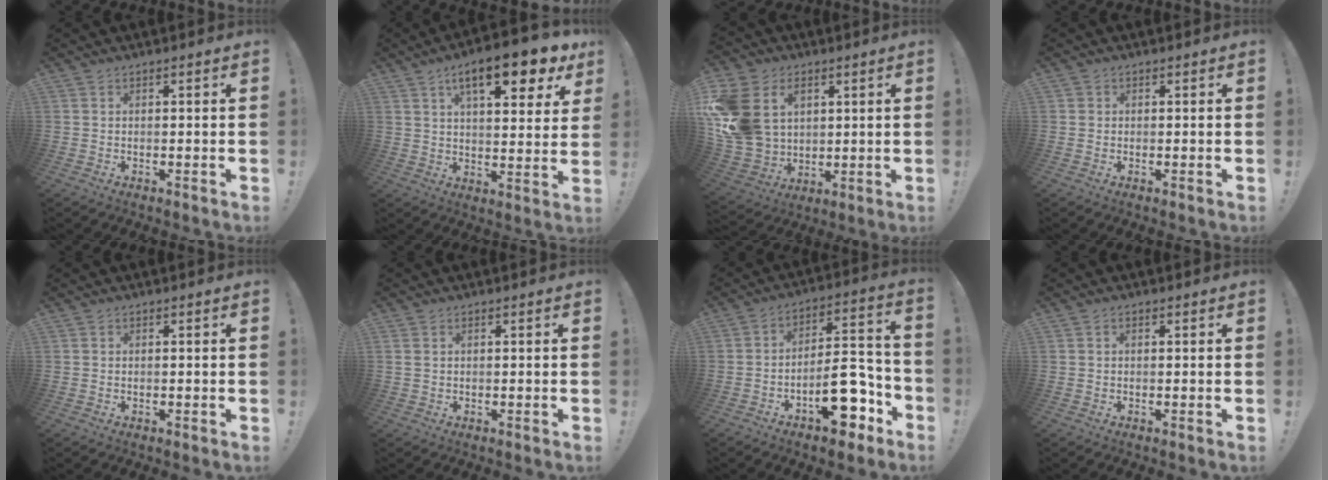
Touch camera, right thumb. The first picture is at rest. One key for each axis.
{"total": 15.1, "fx": 8.1, "fy": 4.5, "fz": 11.9, "tx": -0.182, "ty": -0.036, "tz": 0.125}
{"total": 18.9, "fx": 5.2, "fy": 14.7, "fz": 10.6, "tx": -0.218, "ty": -0.021, "tz": 0.103}
{"total": 0.9, "fx": 0.4, "fy": 0.9, "fz": 0.1, "tx": 0.004, "ty": -0.001, "tz": 0.006}
{"total": 0.0}
{"total": 1.2, "fx": 0.5, "fy": 0.9, "fz": 0.6, "tx": -0.018, "ty": 0.003, "tz": 0.011}
{"total": 16.3, "fx": -8.2, "fy": 7.6, "fz": 11.9, "tx": -0.141, "ty": 0.071, "tz": -0.125}
{"total": 0.6, "fx": 0.0, "fy": 0.4, "fz": 0.3, "tx": -0.003, "ty": 0.001, "tz": 0.000}